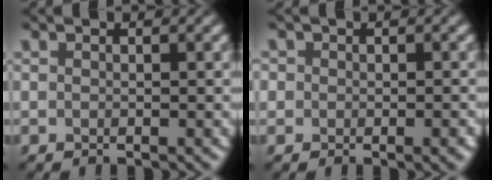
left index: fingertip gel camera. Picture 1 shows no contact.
{"total": 2.7, "force": [-0.1, 2.1, 1.7], "torque": [-0.008, 0.007, -0.007]}